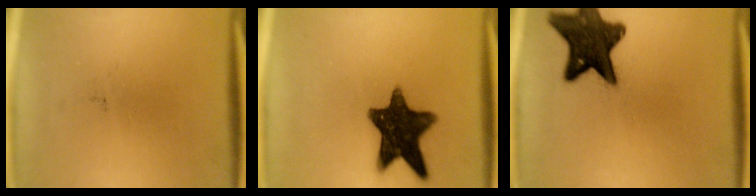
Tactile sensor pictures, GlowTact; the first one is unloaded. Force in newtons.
{"total": 13.4}
{"total": 14.2}